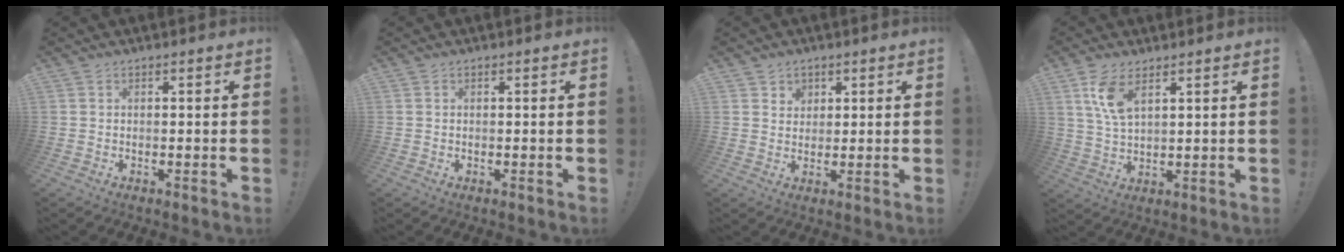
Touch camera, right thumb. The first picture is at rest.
{"total": 0.0}
{"total": 3.6, "force": [2.1, 2.9, 0.5], "torque": [0.003, -0.014, 0.034]}
{"total": 8.2, "force": [4.4, 3.6, 5.9], "torque": [-0.118, -0.018, 0.077]}